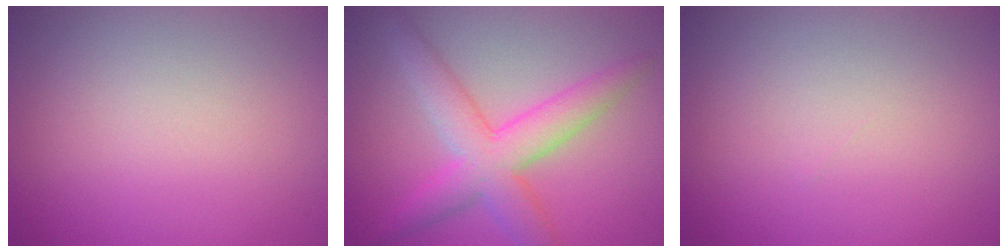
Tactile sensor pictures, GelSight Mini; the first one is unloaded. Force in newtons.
{"total": 5.7, "press": 5.7, "slide": 0.2}
{"total": 0.0}